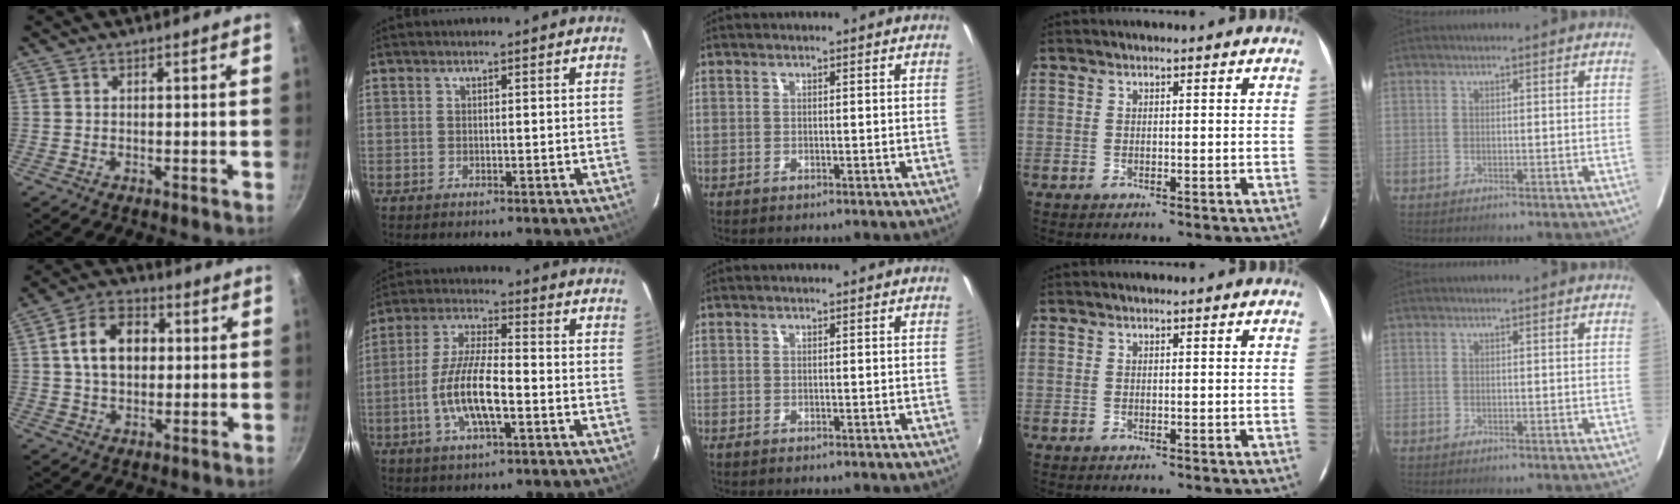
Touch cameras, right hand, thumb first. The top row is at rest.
{"thumb": {"total": 11.5, "force": [1.7, 8.2, 7.9], "torque": [-0.107, 0.017, 0.019]}, "index": {"total": 11.4, "force": [-3.6, 3.2, 10.3], "torque": [-0.212, -0.003, -0.067]}}